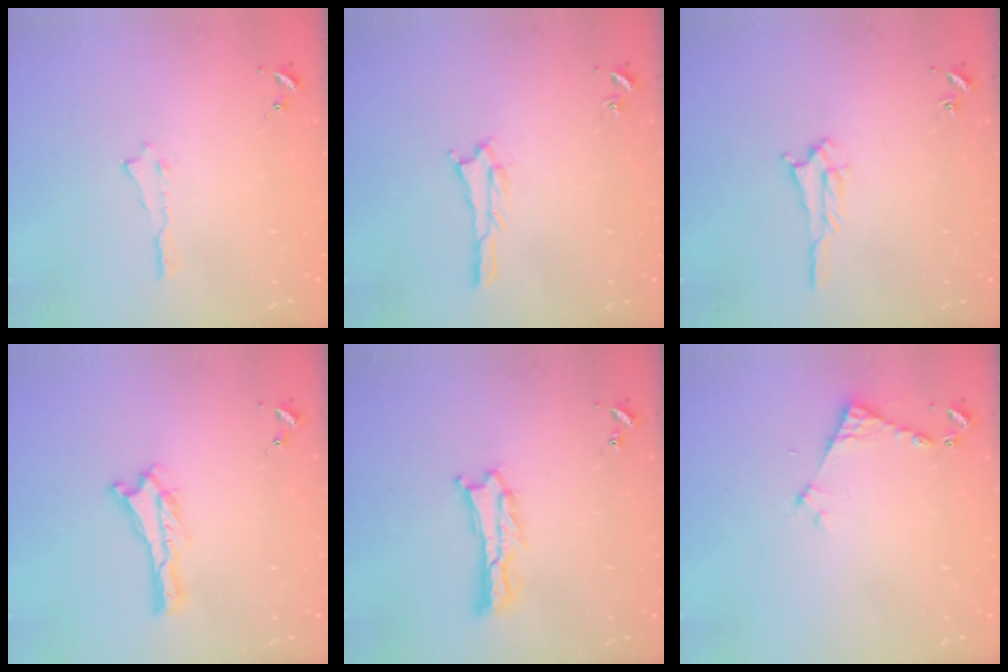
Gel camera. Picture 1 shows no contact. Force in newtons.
{"total": 1.1, "press": 1.1, "slide": 0.1}
{"total": 1.6, "press": 1.6, "slide": 0.3}
{"total": 0.0}
{"total": 1.6, "press": 1.6, "slide": 0.2}
{"total": 3.9, "press": 3.9, "slide": 0.3}